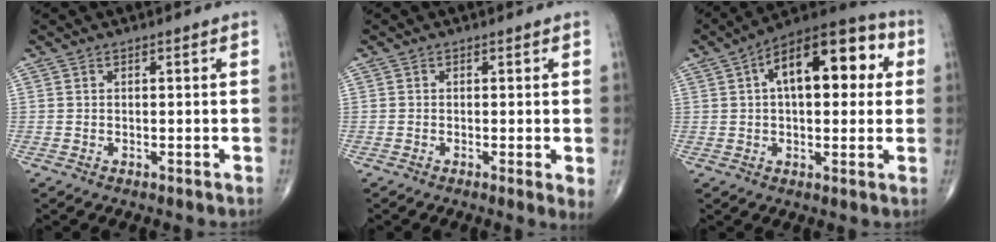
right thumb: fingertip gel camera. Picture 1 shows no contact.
{"total": 2.3, "force": [-0.2, 0.4, 2.3], "torque": [-0.038, -0.009, -0.010]}
{"total": 18.3, "force": [4.4, 9.2, 15.2], "torque": [-0.186, 0.029, 0.053]}